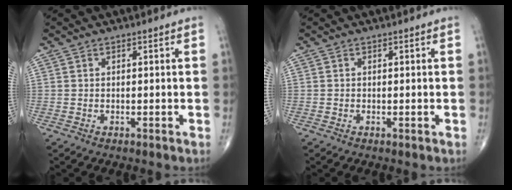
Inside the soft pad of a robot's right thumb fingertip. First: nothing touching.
{"total": 0.0}